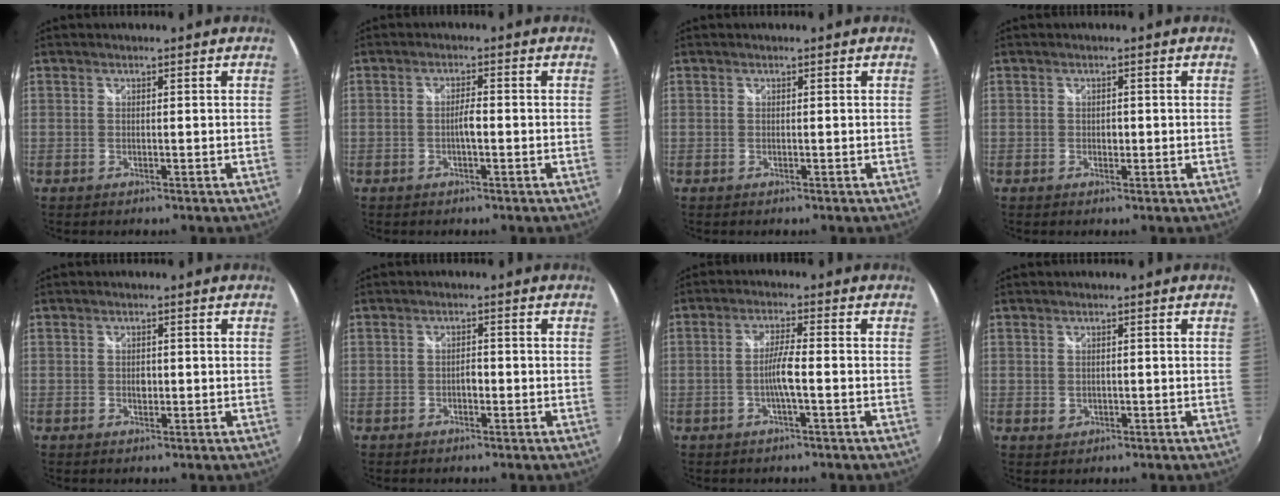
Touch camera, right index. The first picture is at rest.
{"total": 2.2, "force": [-0.7, 0.3, 2.1], "torque": [-0.039, 0.003, -0.013]}
{"total": 0.0}
{"total": 1.0, "force": [-0.2, 0.8, 0.5], "torque": [-0.007, 0.000, -0.004]}
{"total": 1.3, "force": [-0.2, 1.0, 0.8], "torque": [-0.014, 0.001, -0.004]}
{"total": 1.4, "force": [-0.6, 0.8, 0.9], "torque": [-0.017, 0.003, -0.012]}
{"total": 4.1, "force": [-1.3, -0.2, 3.9], "torque": [-0.076, 0.002, -0.025]}
{"total": 1.2, "force": [0.0, 1.1, 0.5], "torque": [-0.008, -0.001, 0.000]}